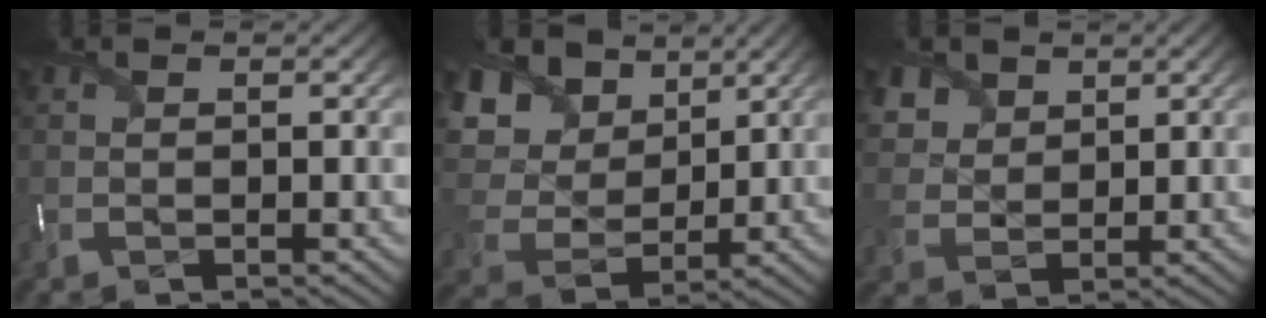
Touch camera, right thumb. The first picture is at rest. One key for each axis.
{"total": 13.0, "fx": 6.6, "fy": 8.9, "fz": 6.7, "tx": -0.199, "ty": 0.041, "tz": 0.116}
{"total": 5.0, "fx": 3.1, "fy": 3.7, "fz": 1.4, "tx": -0.058, "ty": 0.000, "tz": 0.061}